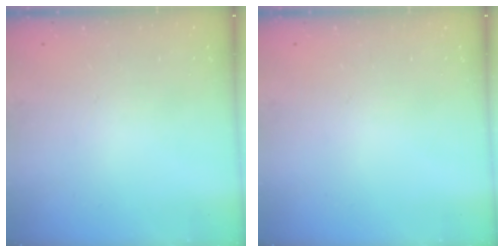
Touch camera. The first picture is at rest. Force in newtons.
{"total": 0.0}